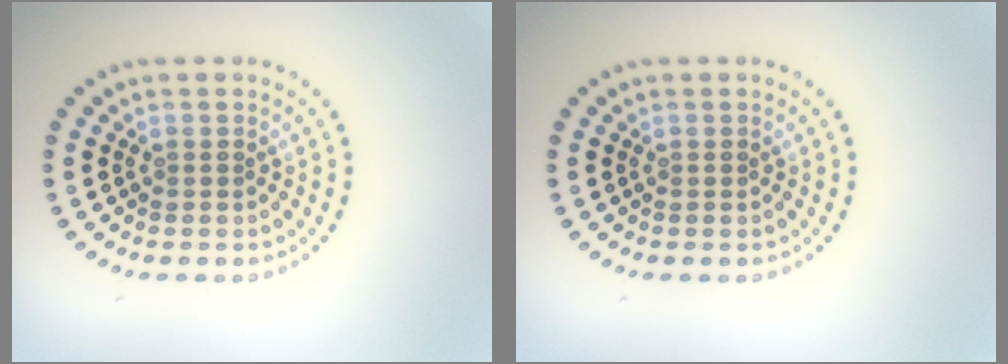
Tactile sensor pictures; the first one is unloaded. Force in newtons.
{"total": 0.0}